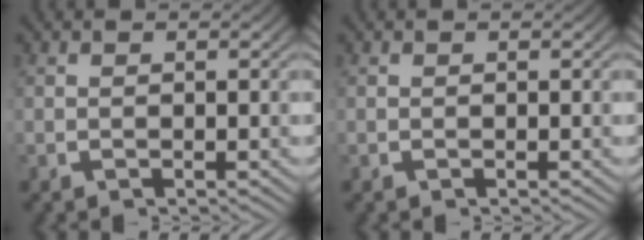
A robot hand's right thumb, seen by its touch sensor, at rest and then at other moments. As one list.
[{"total": 0.0}]